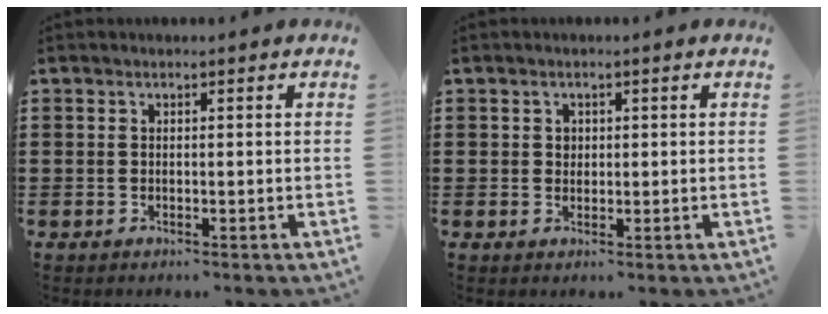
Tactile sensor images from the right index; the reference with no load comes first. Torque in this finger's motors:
{"motor_torque": [0.30, -0.17, 0.14, 0.02]}